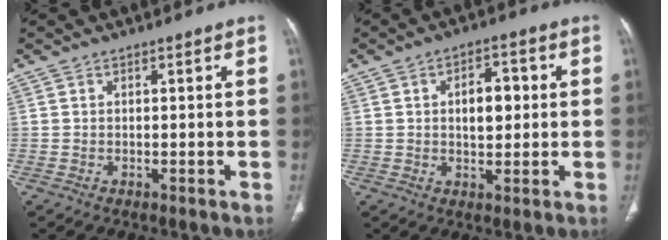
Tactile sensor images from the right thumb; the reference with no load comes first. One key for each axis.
{"total": 6.8, "fx": 0.9, "fy": 3.8, "fz": 5.6, "tx": -0.068, "ty": 0.008, "tz": 0.012}